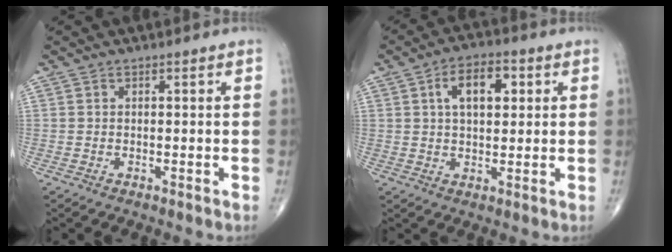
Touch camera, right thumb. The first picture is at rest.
{"total": 8.5, "force": [2.4, 4.7, 6.7], "torque": [-0.089, 0.007, 0.034]}